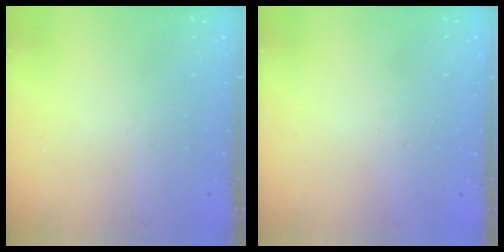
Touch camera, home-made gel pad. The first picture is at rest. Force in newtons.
{"total": 0.0}